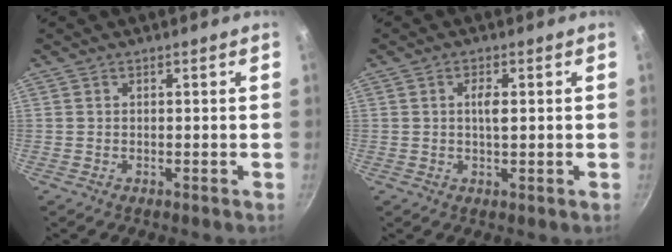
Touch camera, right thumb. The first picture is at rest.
{"total": 2.9, "force": [0.5, 1.1, 2.7], "torque": [-0.047, -0.001, 0.006]}